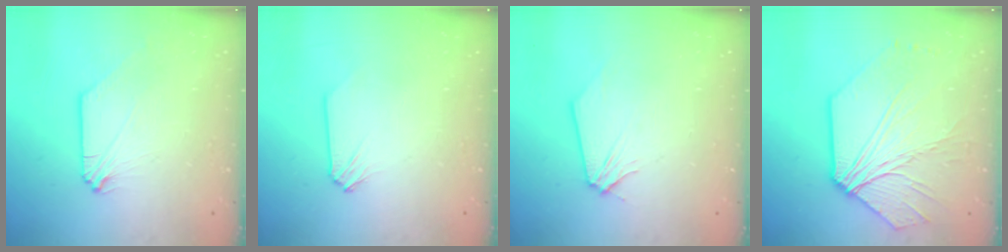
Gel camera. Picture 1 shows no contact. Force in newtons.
{"total": 0.0}
{"total": 0.0}
{"total": 10.3, "press": 10.2, "slide": 1.4}